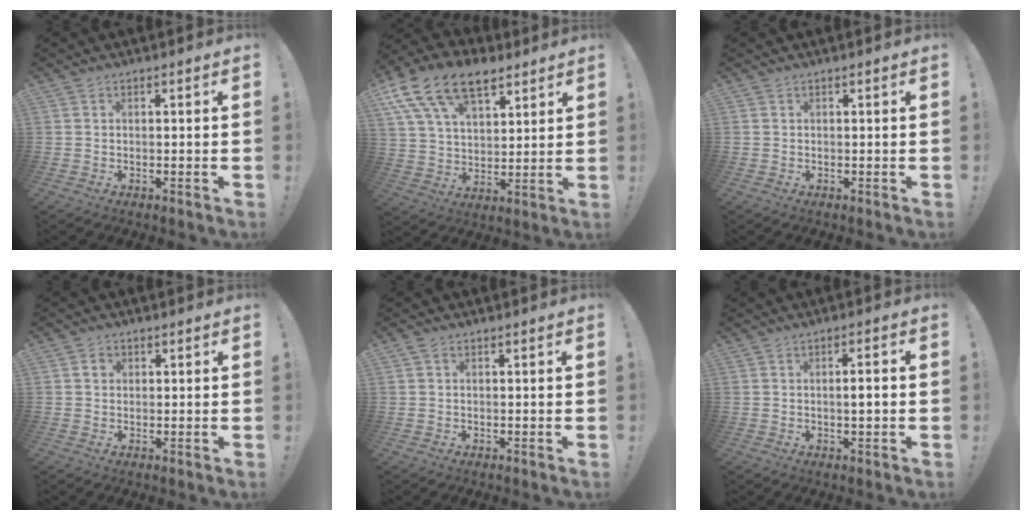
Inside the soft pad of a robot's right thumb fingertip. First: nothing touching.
{"total": 17.1, "force": [10.3, 9.6, 9.7], "torque": [-0.170, -0.049, 0.190]}
{"total": 0.0}
{"total": 2.0, "force": [0.5, 1.7, 0.9], "torque": [-0.009, 0.002, 0.007]}
{"total": 0.7, "force": [0.4, 0.4, 0.5], "torque": [-0.011, 0.002, 0.006]}
{"total": 3.2, "force": [-0.3, 0.2, 3.2], "torque": [-0.048, -0.002, -0.011]}